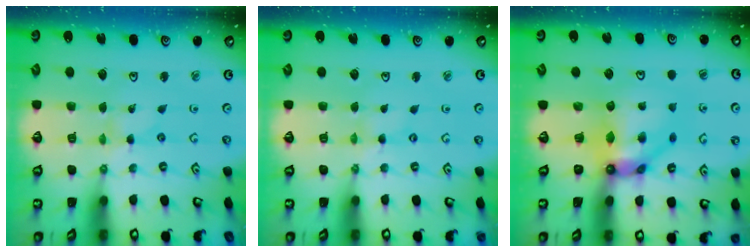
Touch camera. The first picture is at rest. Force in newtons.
{"total": 0.0}
{"total": 10.6, "press": 10.5, "slide": 0.9}